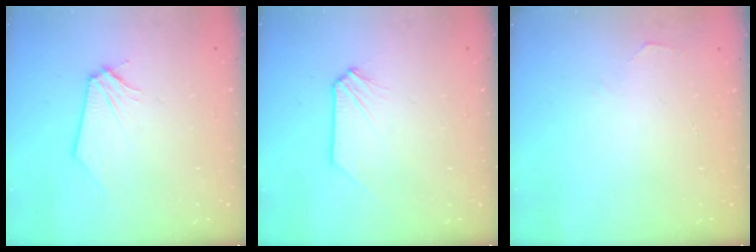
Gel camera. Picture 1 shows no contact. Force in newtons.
{"total": 0.0}
{"total": 1.9, "press": 1.9, "slide": 0.3}